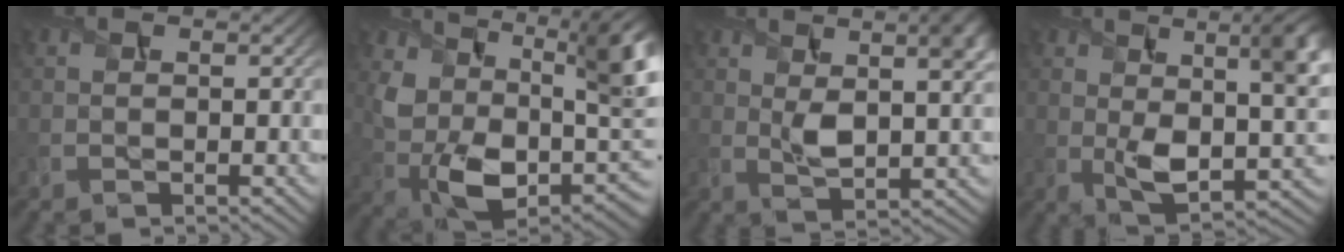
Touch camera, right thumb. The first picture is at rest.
{"total": 16.7, "force": [3.3, 10.4, 12.6], "torque": [-0.221, -0.025, 0.067]}
{"total": 7.7, "force": [2.4, 3.2, 6.6], "torque": [-0.118, 0.000, 0.045]}
{"total": 11.1, "force": [1.6, 5.2, 9.7], "torque": [-0.164, -0.008, 0.028]}